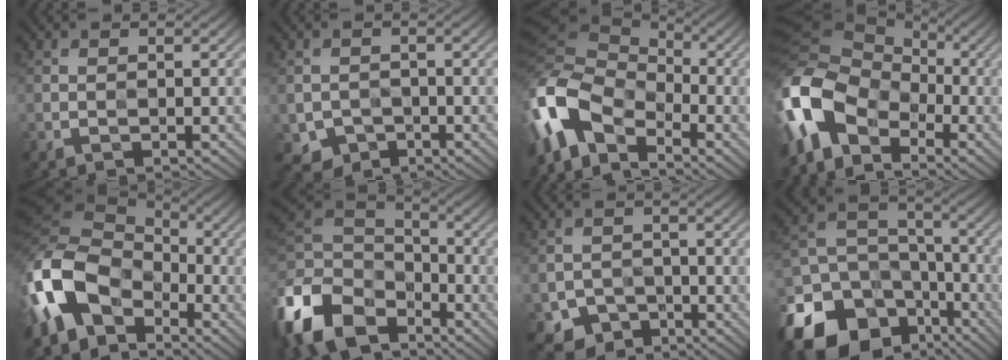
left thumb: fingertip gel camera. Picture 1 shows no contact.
{"total": 3.0, "force": [-1.4, 2.4, 1.0], "torque": [-0.022, -0.011, -0.027]}
{"total": 12.7, "force": [-4.8, 7.9, 8.8], "torque": [-0.209, -0.006, -0.106]}
{"total": 13.6, "force": [-4.1, 9.6, 8.7], "torque": [-0.212, -0.010, -0.096]}
{"total": 14.2, "force": [-5.0, 9.6, 9.2], "torque": [-0.228, -0.005, -0.111]}
{"total": 12.7, "force": [-6.4, 8.5, 6.9], "torque": [-0.205, -0.007, -0.132]}
{"total": 3.7, "force": [-2.2, 2.8, 1.0], "torque": [-0.016, -0.007, -0.042]}
{"total": 18.7, "force": [-10.5, 13.2, 8.0], "torque": [-0.225, -0.048, -0.159]}